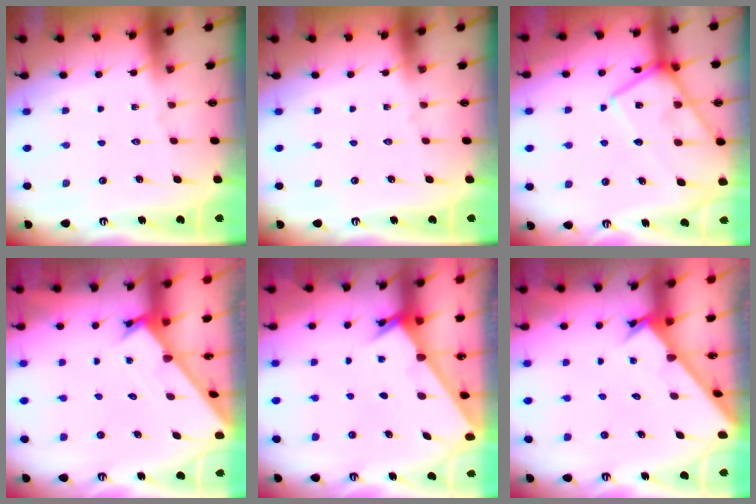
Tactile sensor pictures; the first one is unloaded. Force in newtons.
{"total": 0.0}
{"total": 14.7, "press": 14.6, "slide": 1.1}
{"total": 1.7, "press": 1.7, "slide": 0.1}
{"total": 2.2, "press": 2.2, "slide": 0.2}
{"total": 2.7, "press": 2.7, "slide": 0.3}